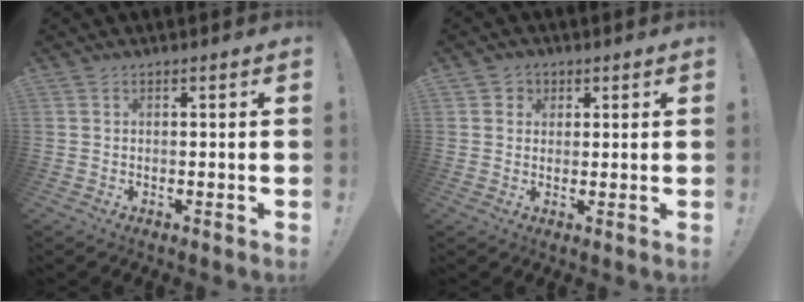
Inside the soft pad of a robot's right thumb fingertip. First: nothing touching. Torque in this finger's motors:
{"motor_torque": [-0.45, 0.23, -0.14, -0.15, 0.07]}